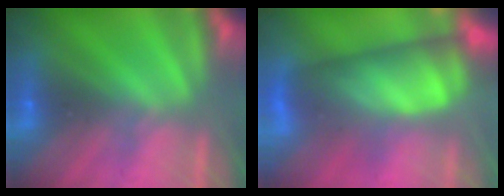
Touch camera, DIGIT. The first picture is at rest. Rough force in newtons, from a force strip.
{"total": 7.9}